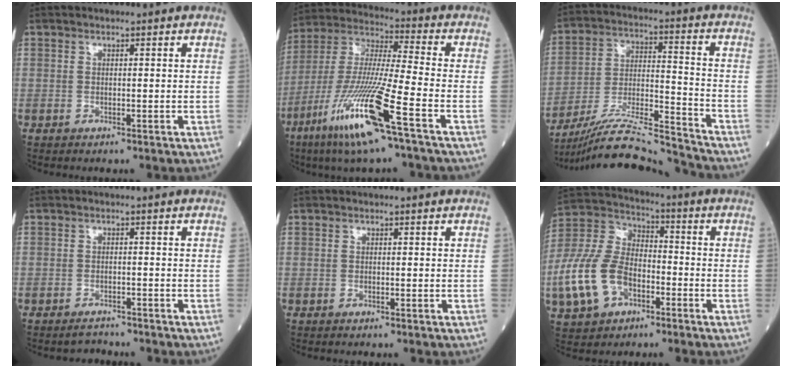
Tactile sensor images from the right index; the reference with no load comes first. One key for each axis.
{"total": 17.3, "fx": -8.5, "fy": -0.3, "fz": 15.0, "tx": -0.326, "ty": -0.040, "tz": -0.168}
{"total": 15.3, "fx": -14.7, "fy": -1.7, "fz": 3.8, "tx": -0.071, "ty": 0.012, "tz": -0.261}
{"total": 1.7, "fx": -1.6, "fy": 0.4, "fz": -0.2, "tx": 0.001, "ty": -0.004, "tz": -0.024}
{"total": 0.0}
{"total": 13.9, "fx": -5.0, "fy": 8.8, "fz": 9.6, "tx": -0.236, "ty": 0.013, "tz": -0.094}